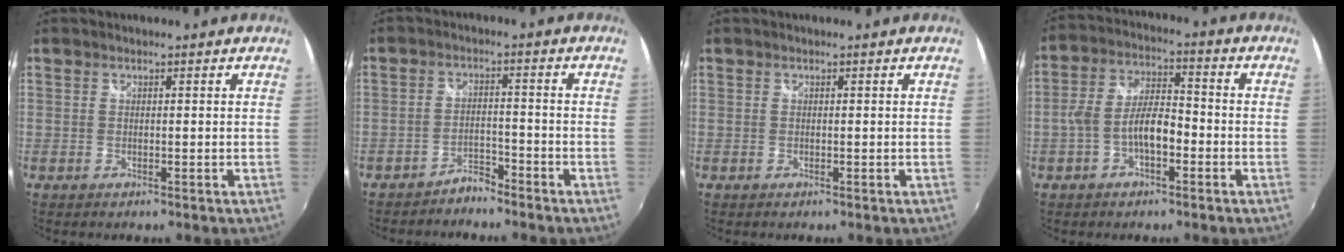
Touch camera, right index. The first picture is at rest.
{"total": 3.5, "force": [-3.4, 0.9, 0.7], "torque": [-0.023, 0.003, -0.056]}
{"total": 0.0}
{"total": 7.7, "force": [-2.9, 3.2, 6.3], "torque": [-0.132, 0.016, -0.049]}